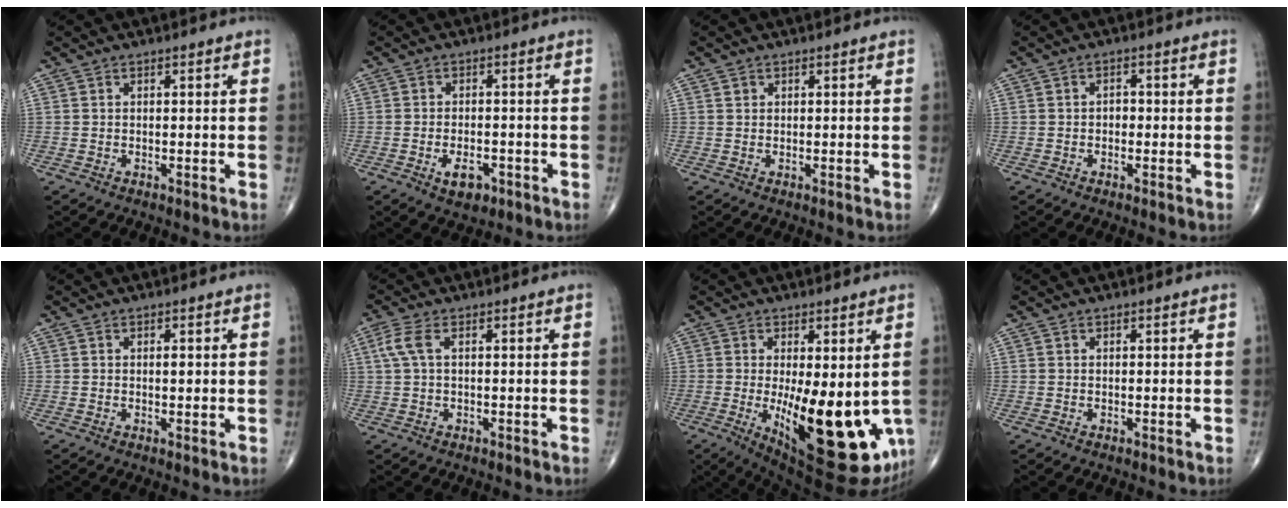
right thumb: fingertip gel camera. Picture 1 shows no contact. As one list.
[{"total": 4.6, "force": [-2.2, 2.4, 3.2], "torque": [-0.044, 0.007, -0.031]}, {"total": 0.7, "force": [0.4, 0.6, 0.2], "torque": [0.004, -0.001, 0.006]}, {"total": 1.8, "force": [-0.2, 1.3, 1.2], "torque": [-0.009, 0.006, -0.007]}, {"total": 1.2, "force": [0.1, 0.5, 1.1], "torque": [-0.015, -0.002, 0.001]}, {"total": 3.5, "force": [0.8, 1.4, 3.1], "torque": [-0.095, 0.016, 0.017]}, {"total": 19.5, "force": [-3.4, 7.3, 17.8], "torque": [-0.221, -0.035, -0.022]}, {"total": 0.0}]